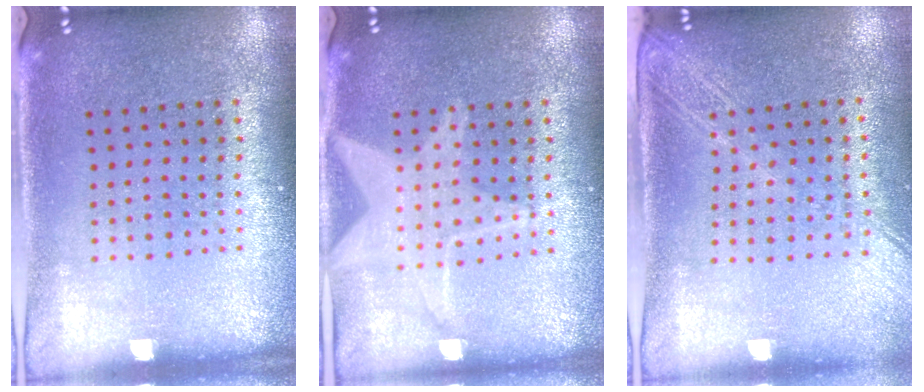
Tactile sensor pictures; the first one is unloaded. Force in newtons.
{"total": 2.8, "press": 2.8, "slide": 0.3}
{"total": 2.0, "press": 1.7, "slide": 1.1}